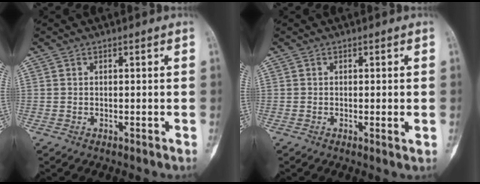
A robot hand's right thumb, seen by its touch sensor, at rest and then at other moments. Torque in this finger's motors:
{"motor_torque": [-0.47, 0.11, -0.39, 0.13, 0.00]}